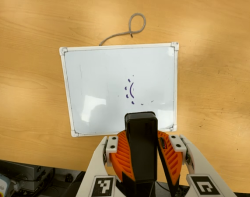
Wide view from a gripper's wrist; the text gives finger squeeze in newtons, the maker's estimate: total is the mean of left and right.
{"total": 11.8, "left": 12.2, "right": 11.4}